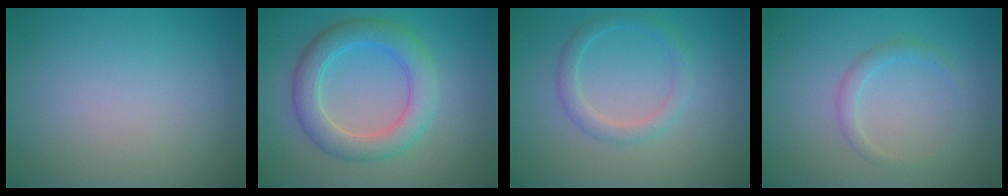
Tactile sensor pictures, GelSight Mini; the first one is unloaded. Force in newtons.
{"total": 4.7, "press": 4.7, "slide": 0.0}
{"total": 2.0, "press": 2.0, "slide": 0.1}
{"total": 1.3, "press": 1.3, "slide": 0.0}